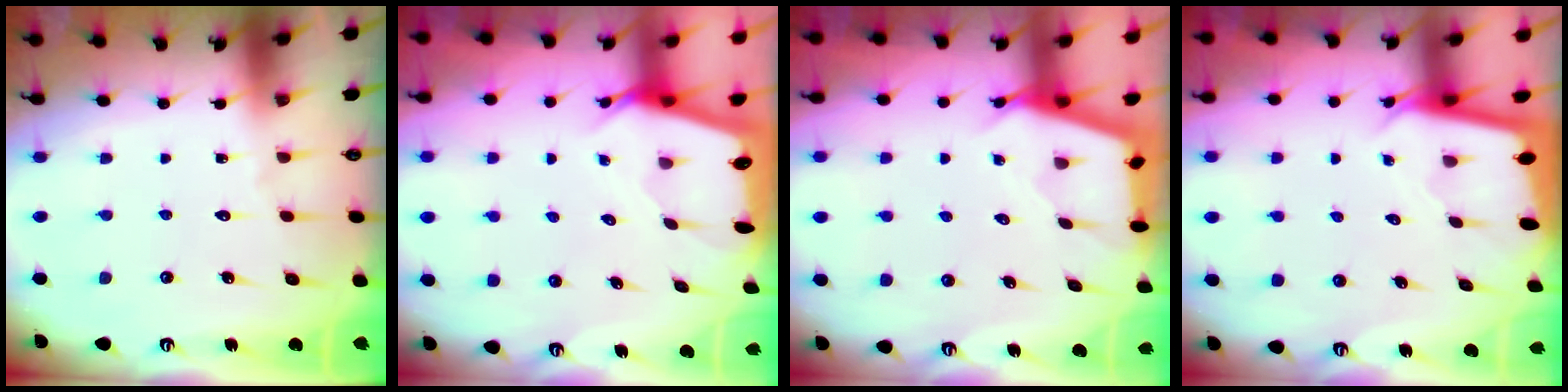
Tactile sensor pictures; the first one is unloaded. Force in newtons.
{"total": 2.4, "press": 2.4, "slide": 0.2}
{"total": 3.2, "press": 3.2, "slide": 0.3}
{"total": 1.9, "press": 1.9, "slide": 0.1}